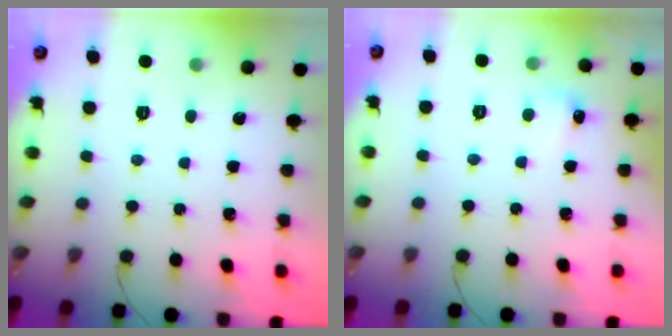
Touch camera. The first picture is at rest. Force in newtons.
{"total": 5.2, "press": 5.0, "slide": 1.4}